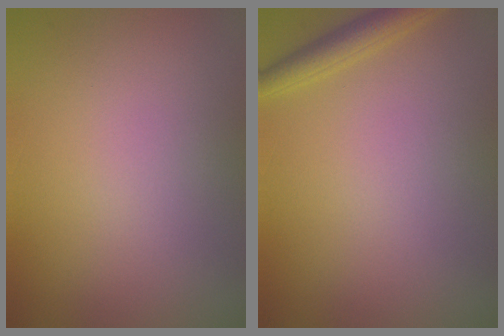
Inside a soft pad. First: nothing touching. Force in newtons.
{"total": 2.1, "press": 2.0, "slide": 0.2}